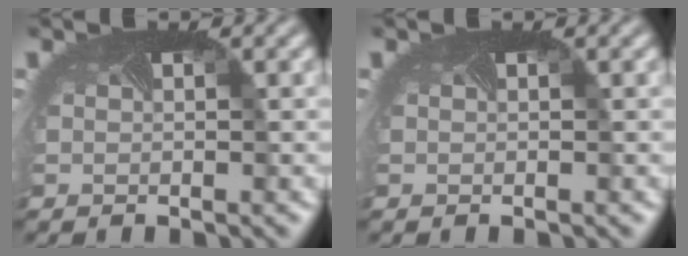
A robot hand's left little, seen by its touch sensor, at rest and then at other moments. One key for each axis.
{"total": 0.0}